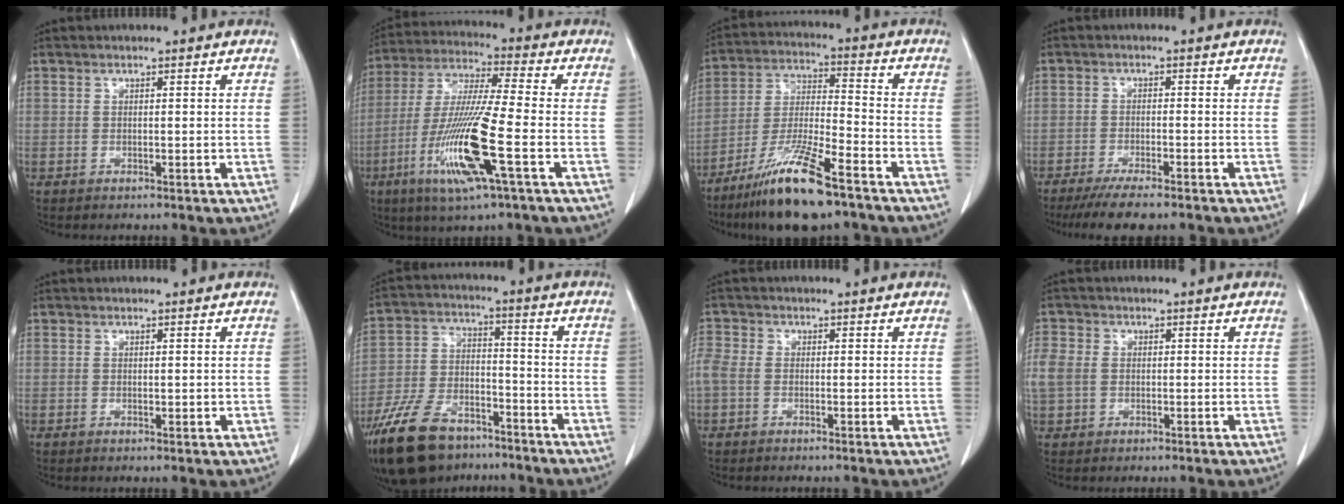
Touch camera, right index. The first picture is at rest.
{"total": 15.2, "force": [-5.3, 0.2, 14.3], "torque": [-0.297, -0.021, -0.103]}
{"total": 14.1, "force": [-9.5, 1.6, 10.2], "torque": [-0.205, -0.028, -0.174]}
{"total": 6.2, "force": [-5.0, 1.1, 3.6], "torque": [-0.055, -0.011, -0.080]}
{"total": 0.8, "force": [0.1, 0.5, 0.6], "torque": [-0.008, -0.002, 0.004]}
{"total": 14.8, "force": [-10.6, 7.4, 7.3], "torque": [-0.149, 0.002, -0.185]}
{"total": 3.6, "force": [-0.5, 2.7, 2.3], "torque": [-0.074, 0.015, -0.011]}
{"total": 4.9, "force": [0.2, 4.1, 2.7], "torque": [-0.083, 0.017, 0.008]}